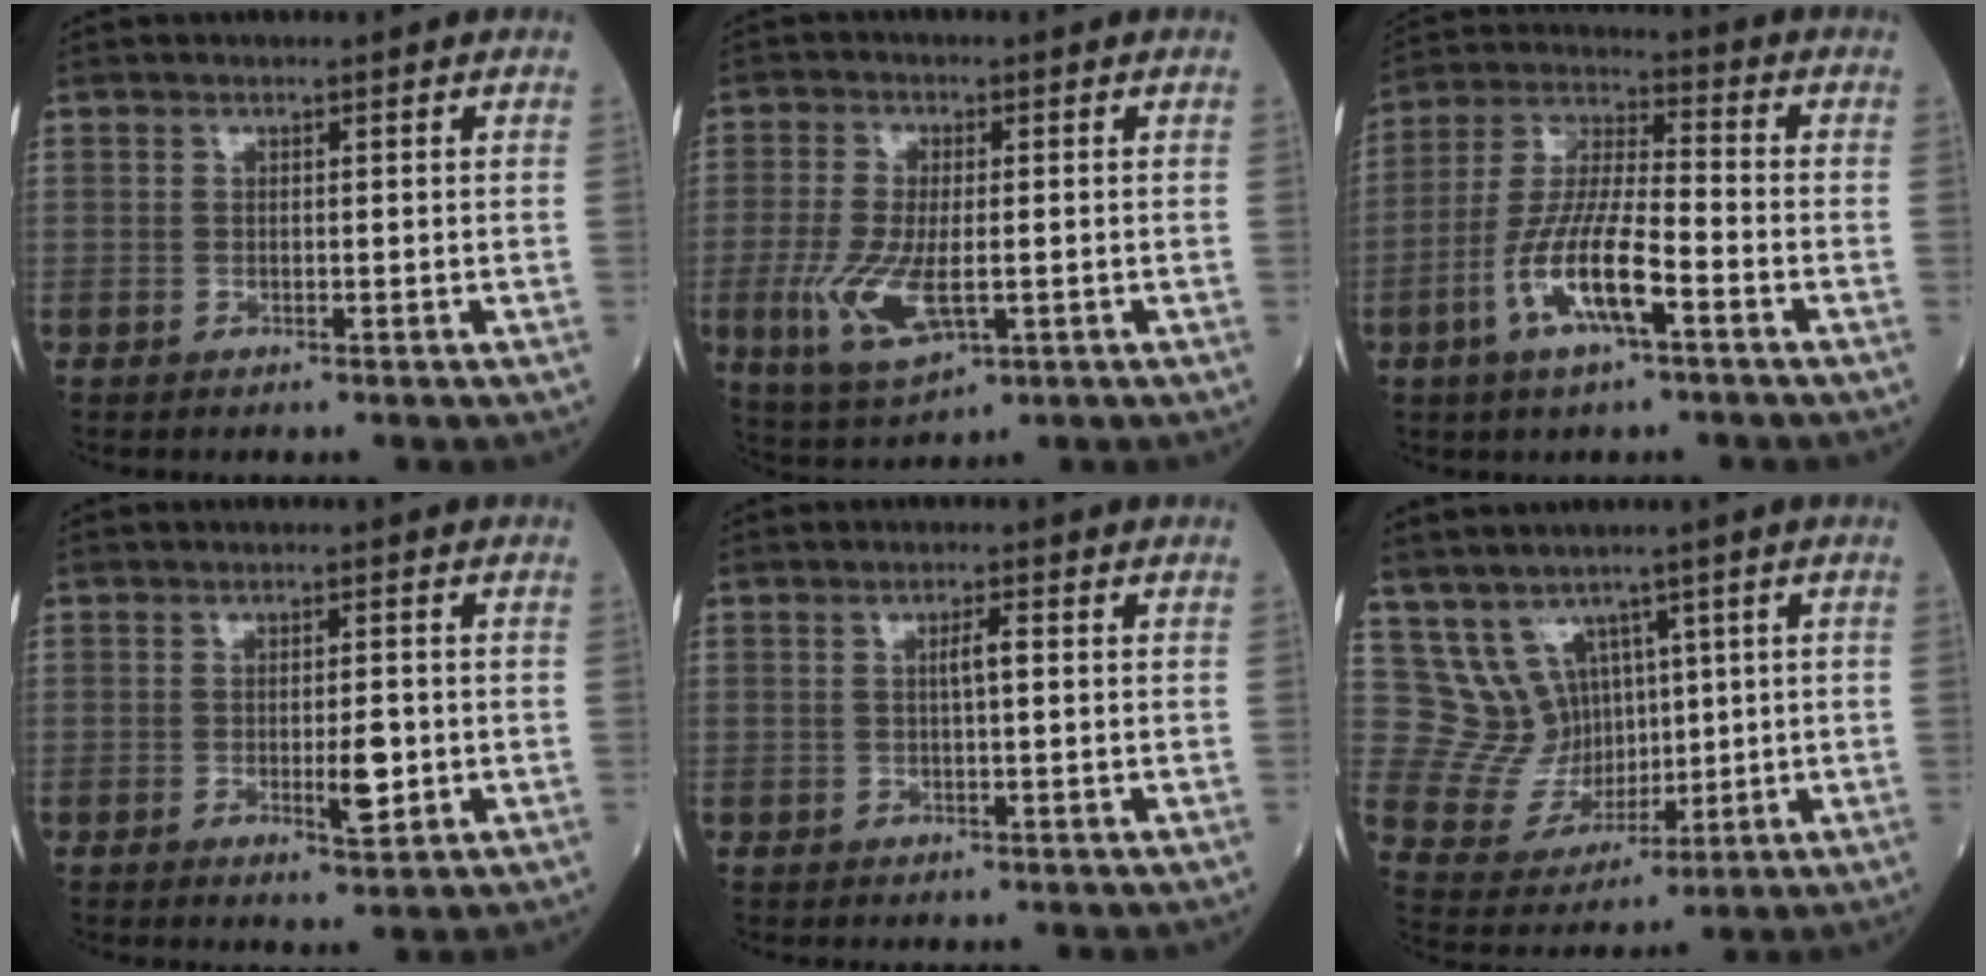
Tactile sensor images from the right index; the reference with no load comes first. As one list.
[{"total": 9.5, "force": [-2.1, 3.5, 8.6], "torque": [-0.185, -0.018, -0.030]}, {"total": 11.9, "force": [-4.8, 2.3, 10.6], "torque": [-0.216, -0.003, -0.091]}, {"total": 4.0, "force": [-0.8, 0.9, 3.8], "torque": [-0.059, -0.003, -0.008]}, {"total": 2.2, "force": [0.3, 0.2, 2.2], "torque": [-0.039, 0.002, 0.004]}, {"total": 7.6, "force": [3.7, 6.5, 1.3], "torque": [-0.034, 0.036, 0.088]}]